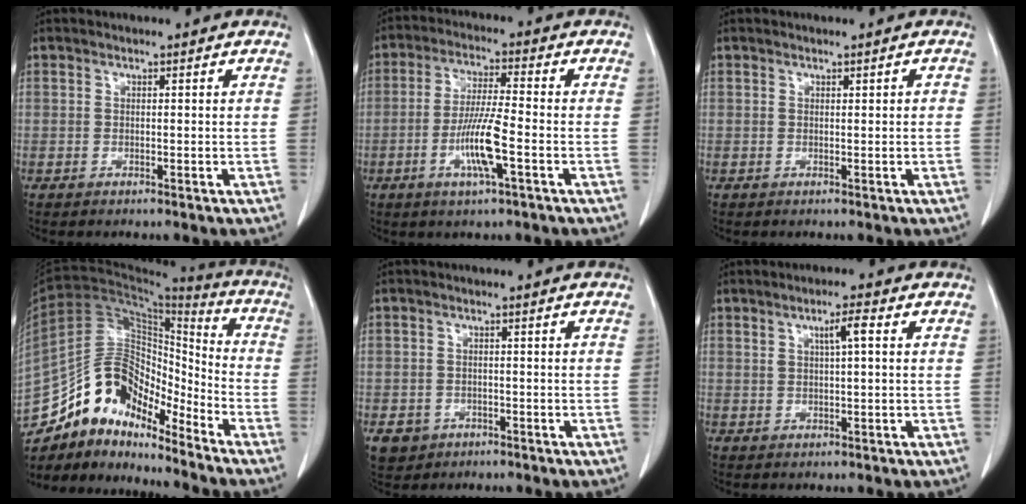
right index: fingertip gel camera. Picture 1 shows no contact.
{"total": 8.4, "force": [-2.9, 0.4, 7.9], "torque": [-0.154, -0.007, -0.056]}
{"total": 0.6, "force": [0.1, 0.1, 0.5], "torque": [-0.008, 0.001, 0.002]}
{"total": 15.0, "force": [-12.4, 6.1, 5.8], "torque": [-0.097, 0.070, -0.227]}
{"total": 4.4, "force": [-2.2, 3.8, 0.8], "torque": [-0.013, 0.006, -0.027]}
{"total": 3.3, "force": [1.1, 0.3, 3.1], "torque": [-0.053, 0.003, 0.020]}